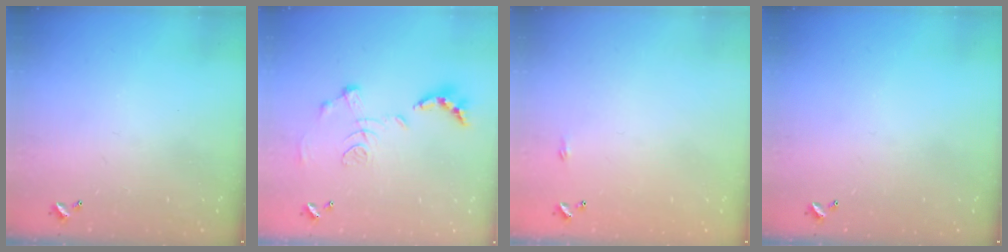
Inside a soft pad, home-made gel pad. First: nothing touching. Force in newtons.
{"total": 1.2, "press": 0.4, "slide": 1.1}
{"total": 2.2, "press": 2.1, "slide": 0.4}
{"total": 0.0}